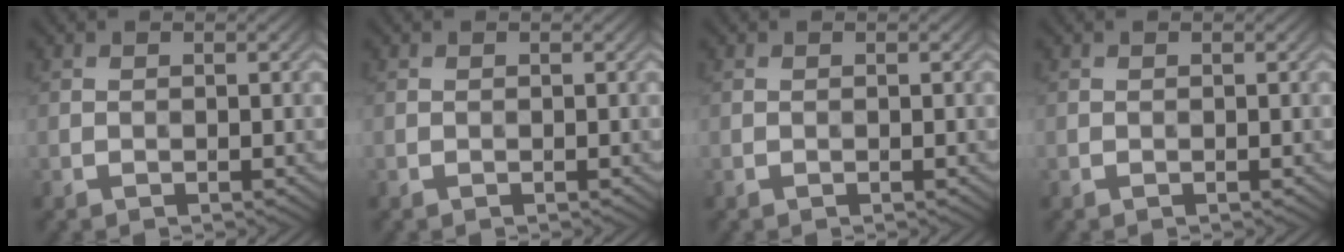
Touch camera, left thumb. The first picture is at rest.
{"total": 0.0}
{"total": 0.0}
{"total": 0.0}